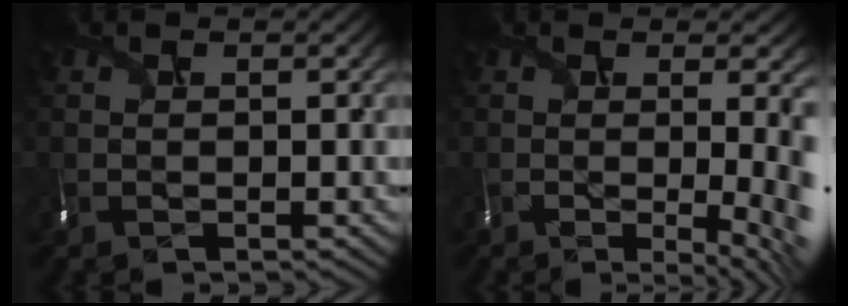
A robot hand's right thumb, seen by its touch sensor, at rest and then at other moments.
{"total": 11.0, "force": [-1.1, 4.0, 10.1], "torque": [-0.085, -0.003, -0.010]}